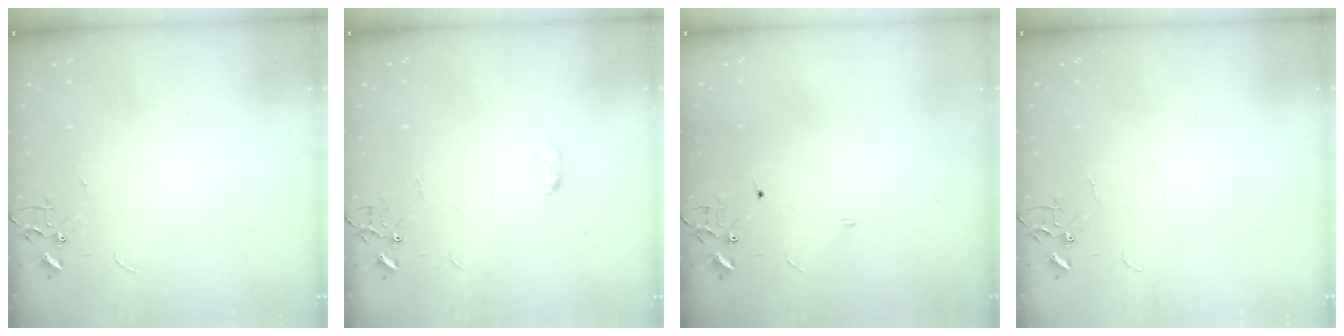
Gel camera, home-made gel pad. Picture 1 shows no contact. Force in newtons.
{"total": 3.5, "press": 3.5, "slide": 0.5}
{"total": 4.1, "press": 4.0, "slide": 0.6}
{"total": 0.0}